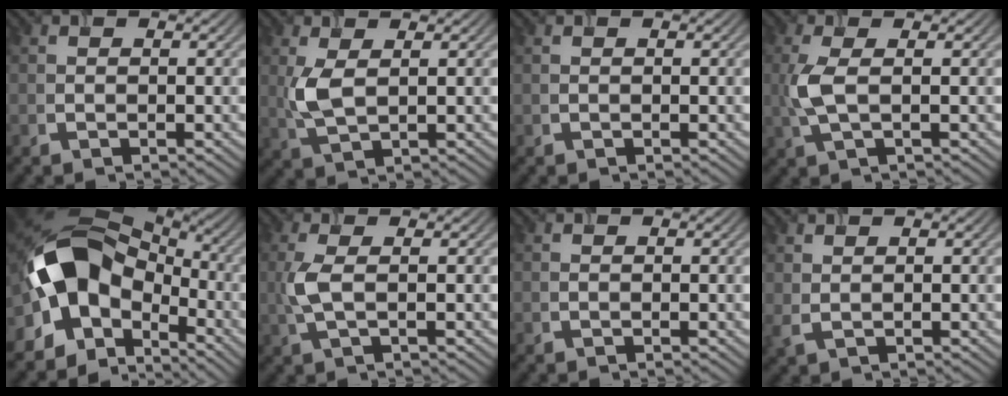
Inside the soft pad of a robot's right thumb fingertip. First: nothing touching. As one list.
[{"total": 4.5, "force": [0.9, 2.1, 3.9], "torque": [-0.101, 0.002, 0.021]}, {"total": 0.0}, {"total": 4.1, "force": [0.2, 1.4, 3.8], "torque": [-0.104, 0.003, 0.000]}, {"total": 15.2, "force": [-3.7, 10.0, 10.9], "torque": [-0.207, 0.007, -0.085]}, {"total": 3.6, "force": [0.1, 1.1, 3.4], "torque": [-0.089, 0.003, 0.000]}, {"total": 0.0}, {"total": 1.5, "force": [0.8, 0.6, 1.1], "torque": [-0.035, 0.001, 0.017]}]